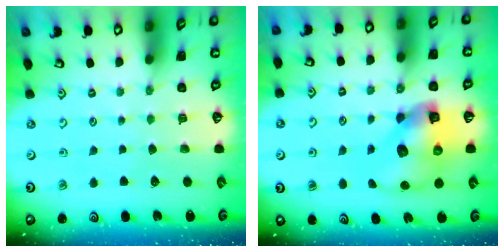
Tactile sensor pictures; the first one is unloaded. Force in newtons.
{"total": 13.5, "press": 13.3, "slide": 1.9}